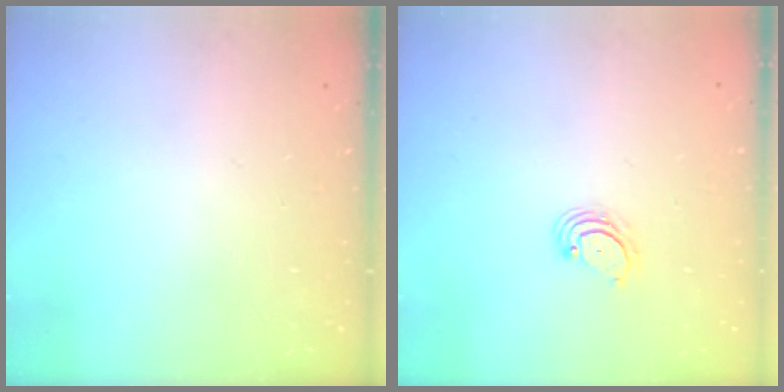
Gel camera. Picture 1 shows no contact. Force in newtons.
{"total": 3.3, "press": 3.3, "slide": 0.6}